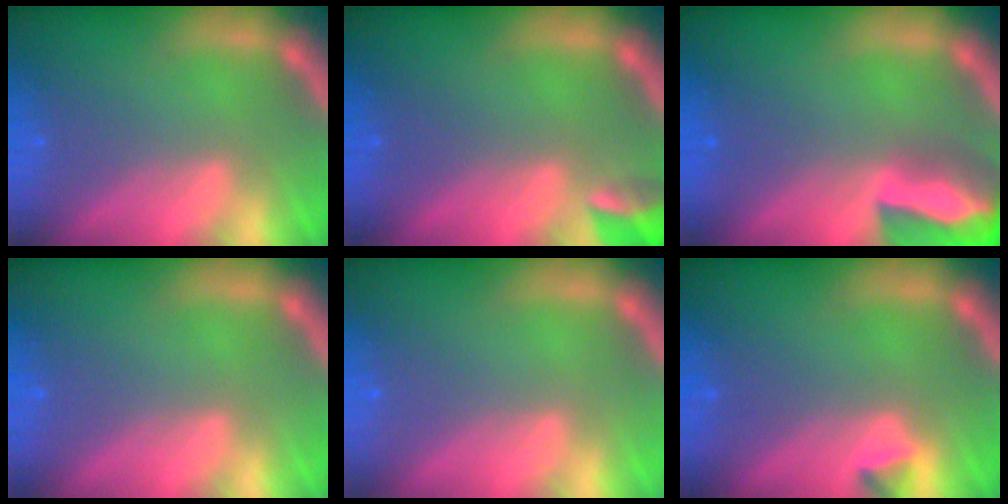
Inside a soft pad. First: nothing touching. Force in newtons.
{"total": 2.9}
{"total": 10.0}
{"total": 0.0}
{"total": 0.0}
{"total": 0.9}